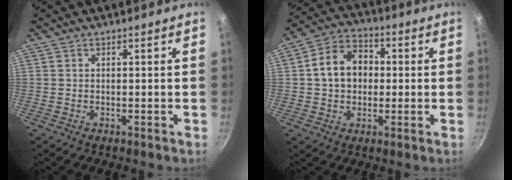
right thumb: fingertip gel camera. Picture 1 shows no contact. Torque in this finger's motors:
{"motor_torque": [-0.12, 0.38, 0.54, -0.42, 0.05]}